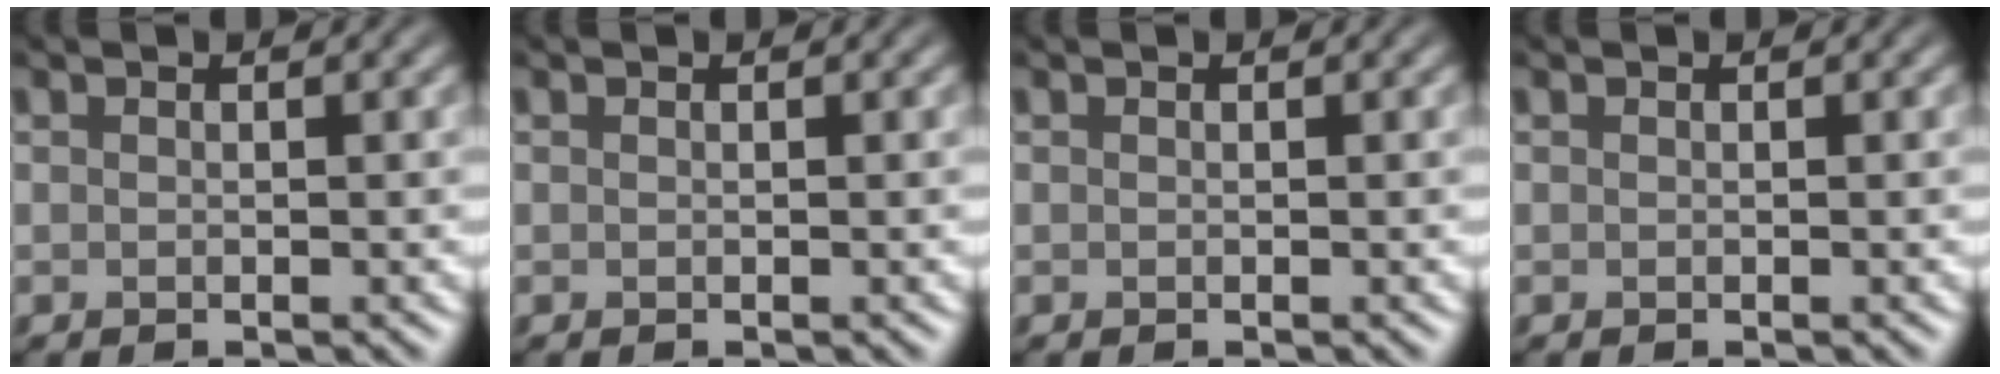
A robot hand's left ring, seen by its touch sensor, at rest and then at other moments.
{"total": 0.0}
{"total": 0.0}
{"total": 0.0}